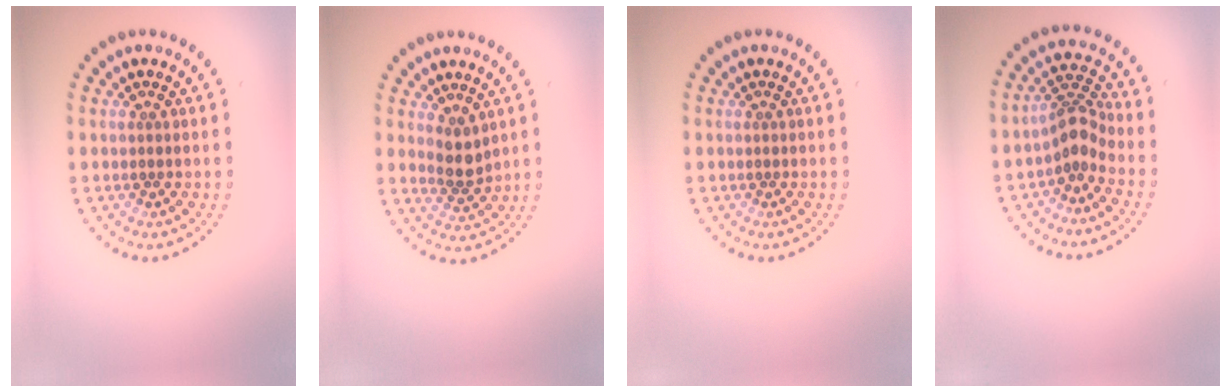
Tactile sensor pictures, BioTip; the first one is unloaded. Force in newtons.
{"total": 2.2, "press": 1.8, "slide": 1.3}
{"total": 0.0}
{"total": 2.9, "press": 2.1, "slide": 2.0}